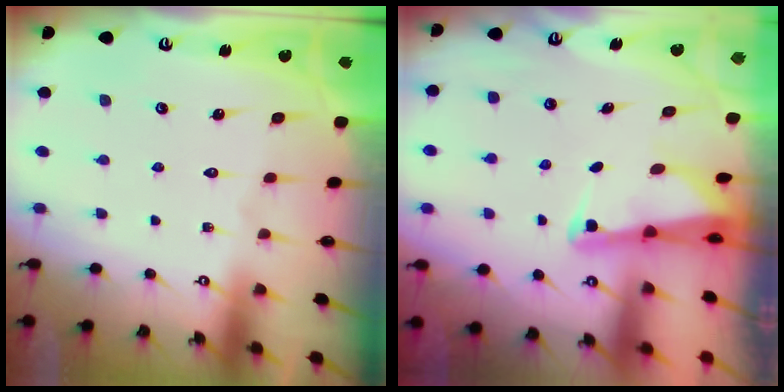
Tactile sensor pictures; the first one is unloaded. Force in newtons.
{"total": 2.6, "press": 2.6, "slide": 0.3}